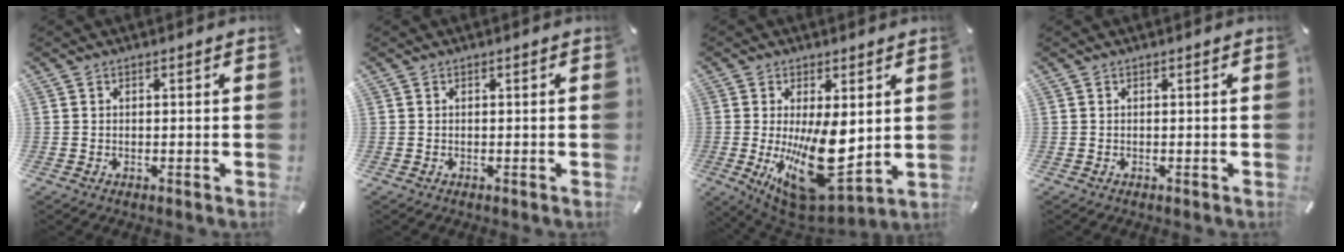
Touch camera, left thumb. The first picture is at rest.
{"total": 0.0}
{"total": 20.7, "force": [-0.3, 10.3, 17.9], "torque": [-0.289, -0.045, 0.022]}
{"total": 0.0}